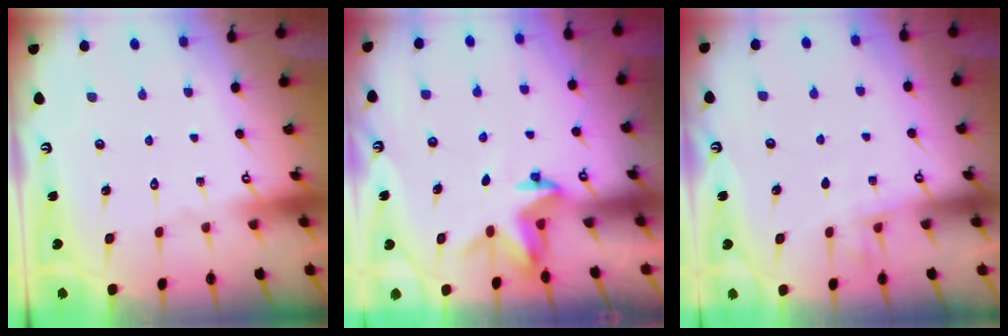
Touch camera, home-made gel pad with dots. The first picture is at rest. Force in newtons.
{"total": 3.3, "press": 3.3, "slide": 0.2}
{"total": 3.9, "press": 3.6, "slide": 1.4}